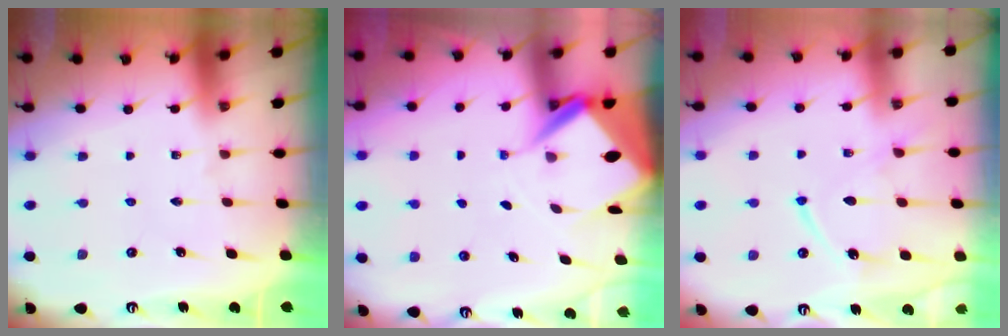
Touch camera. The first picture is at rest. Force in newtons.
{"total": 5.4, "press": 5.4, "slide": 0.5}
{"total": 11.7, "press": 11.7, "slide": 1.1}